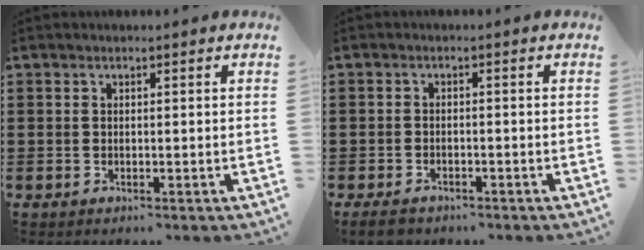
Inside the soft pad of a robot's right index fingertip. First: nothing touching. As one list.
[{"total": 1.9, "force": [-1.7, 0.5, 0.7], "torque": [-0.022, -0.001, -0.038]}]